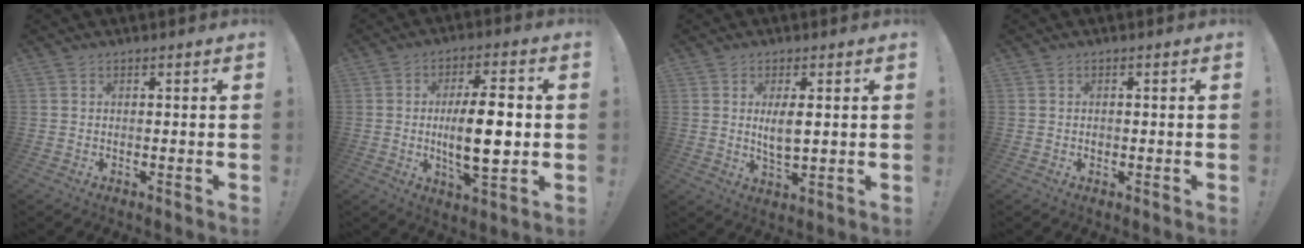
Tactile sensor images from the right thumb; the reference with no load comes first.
{"total": 14.4, "force": [-0.4, 4.4, 13.7], "torque": [-0.237, -0.012, -0.020]}
{"total": 5.6, "force": [1.3, 2.0, 5.1], "torque": [-0.087, -0.011, 0.016]}
{"total": 0.8, "force": [-0.3, 0.8, 0.2], "torque": [-0.003, 0.002, -0.005]}